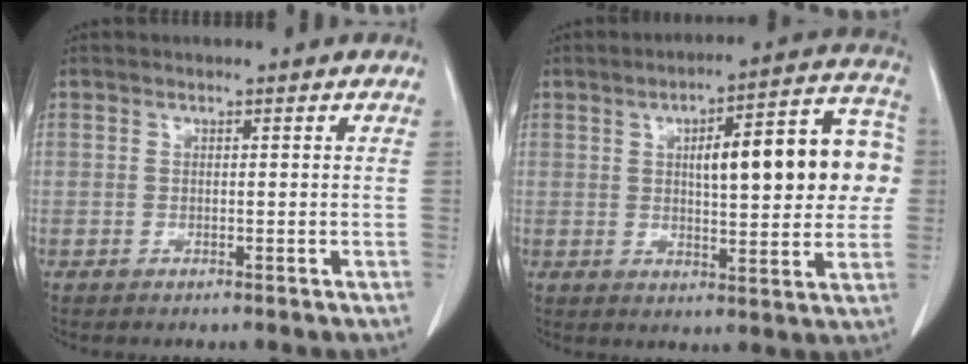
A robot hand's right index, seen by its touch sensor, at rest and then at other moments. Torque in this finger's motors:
{"motor_torque": [0.95, 0.45, 0.46, 0.08]}